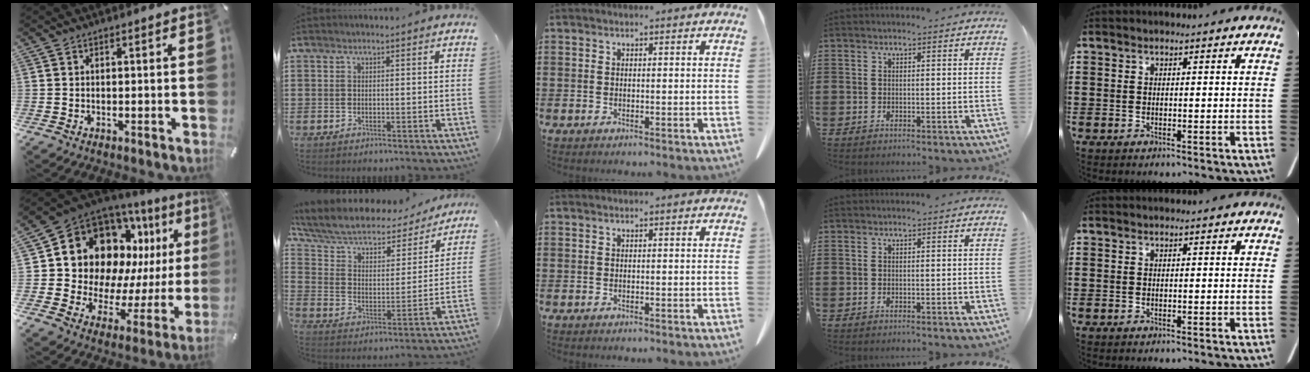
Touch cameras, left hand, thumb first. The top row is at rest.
{"thumb": {"total": 17.0, "force": [9.3, 12.0, 7.7], "torque": [-0.130, -0.092, 0.183]}, "index": {"total": 6.2, "force": [4.7, 2.7, 2.9], "torque": [-0.080, -0.034, 0.076]}}